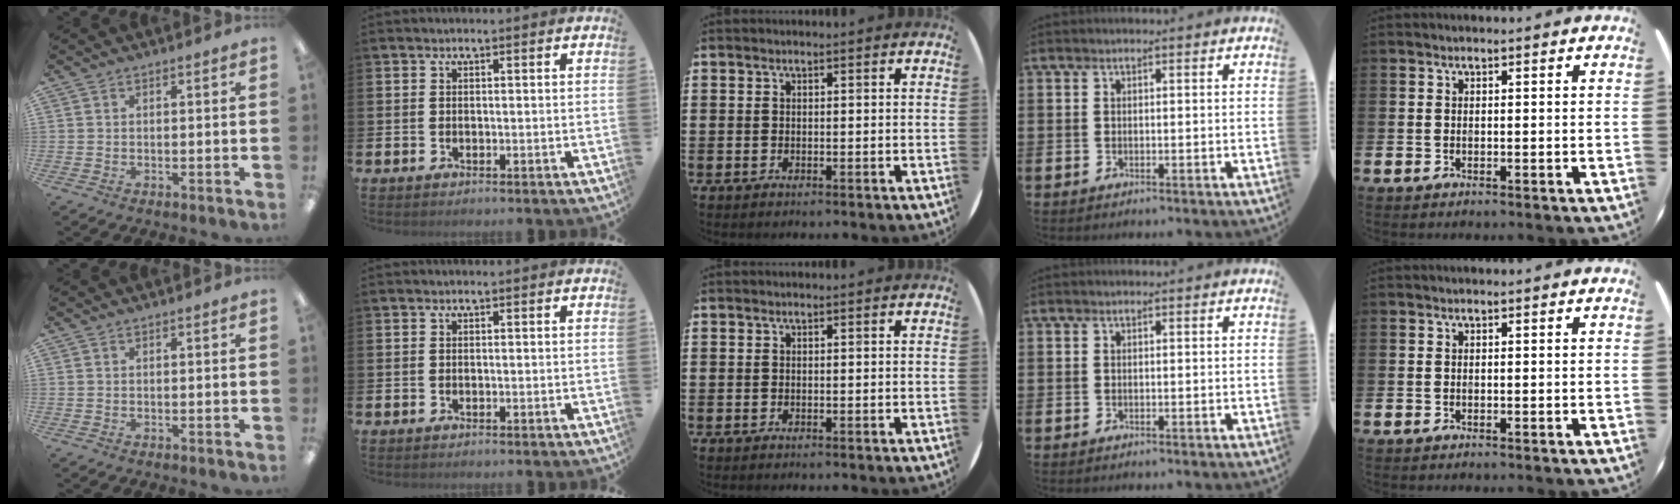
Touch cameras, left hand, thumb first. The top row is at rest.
{}